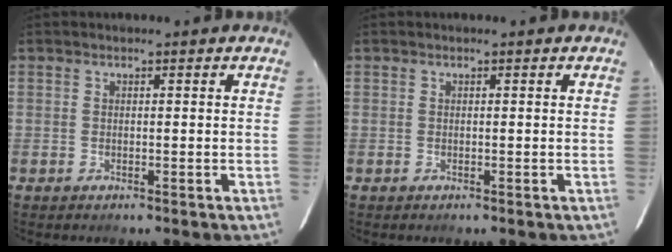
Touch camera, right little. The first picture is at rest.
{"total": 0.0}